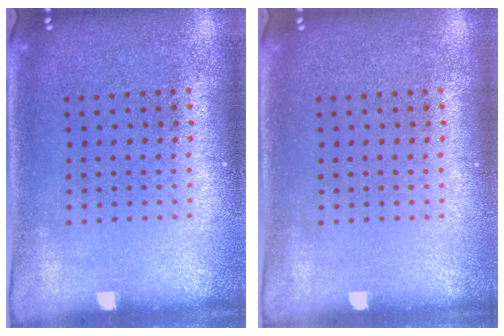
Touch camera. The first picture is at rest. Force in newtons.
{"total": 0.0}